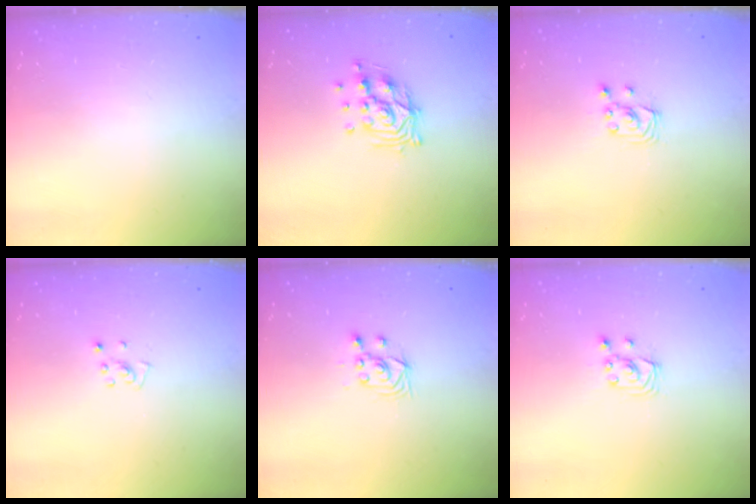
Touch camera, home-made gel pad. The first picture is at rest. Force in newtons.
{"total": 10.6, "press": 10.6, "slide": 0.9}
{"total": 3.0, "press": 3.0, "slide": 0.3}
{"total": 3.8, "press": 3.8, "slide": 0.4}
{"total": 3.5, "press": 3.2, "slide": 1.4}
{"total": 3.0, "press": 3.0, "slide": 0.3}